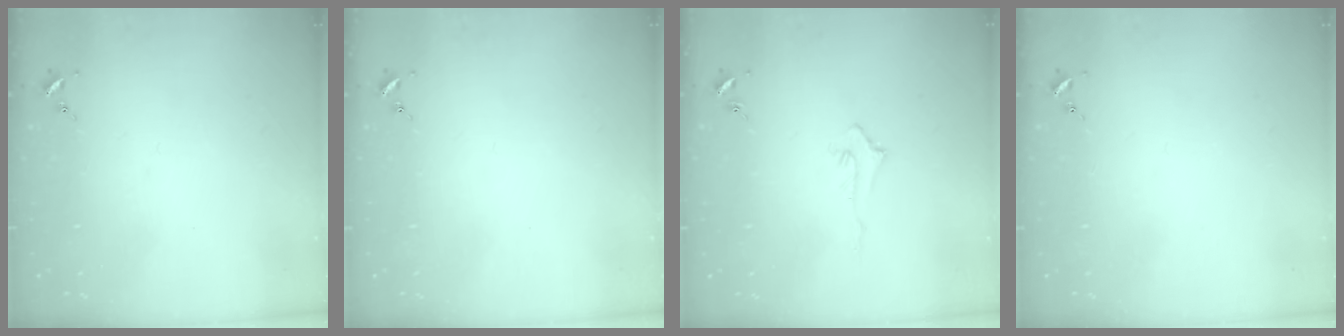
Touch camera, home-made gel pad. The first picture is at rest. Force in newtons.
{"total": 0.0}
{"total": 3.4, "press": 3.4, "slide": 0.4}
{"total": 0.0}